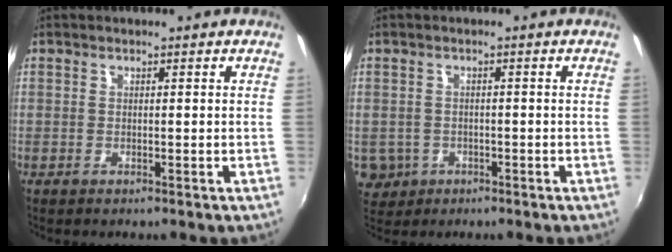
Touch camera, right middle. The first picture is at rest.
{"total": 5.3, "force": [-1.5, 4.8, 1.6], "torque": [-0.044, -0.003, -0.015]}